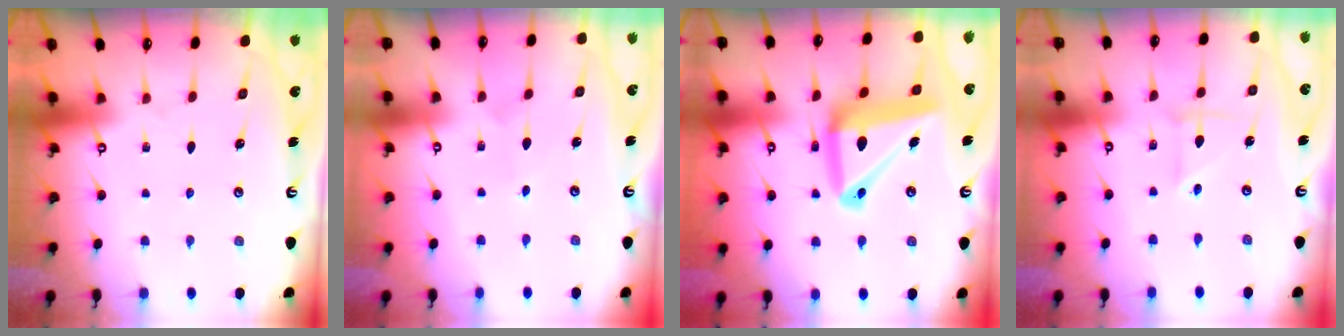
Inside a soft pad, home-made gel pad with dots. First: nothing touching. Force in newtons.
{"total": 1.9, "press": 1.9, "slide": 0.2}
{"total": 16.6, "press": 16.4, "slide": 2.2}
{"total": 2.6, "press": 2.6, "slide": 0.5}